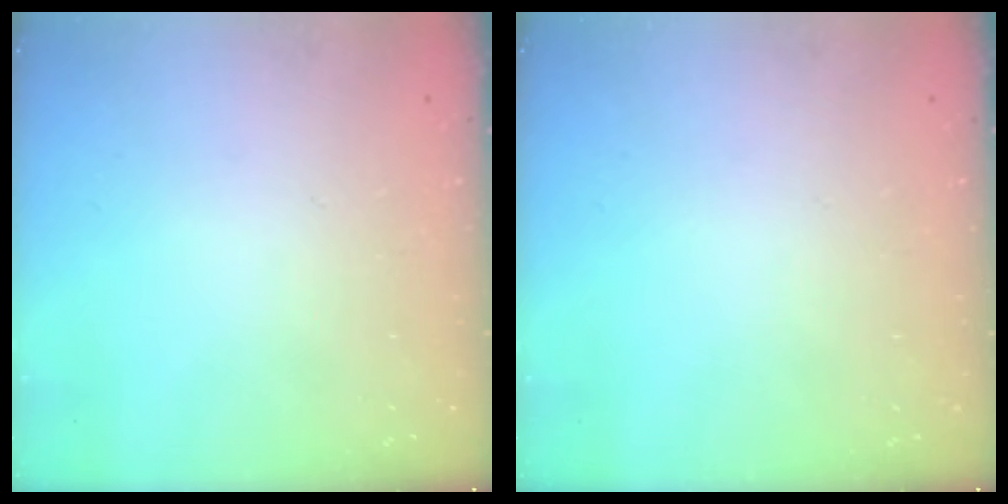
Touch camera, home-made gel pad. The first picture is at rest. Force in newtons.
{"total": 0.0}